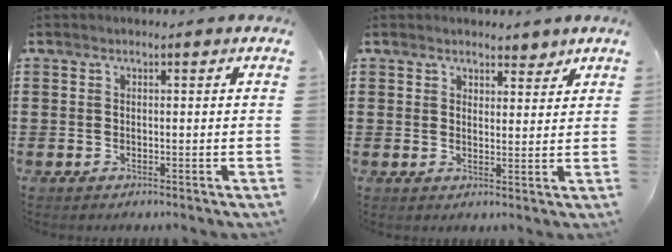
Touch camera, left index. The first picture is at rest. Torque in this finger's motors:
{"motor_torque": [-1.02, 1.12, 0.00, -0.01]}